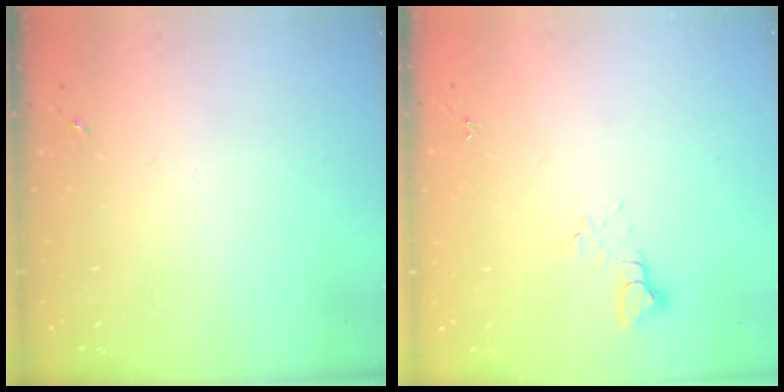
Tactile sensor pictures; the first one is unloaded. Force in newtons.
{"total": 2.7, "press": 2.7, "slide": 0.2}